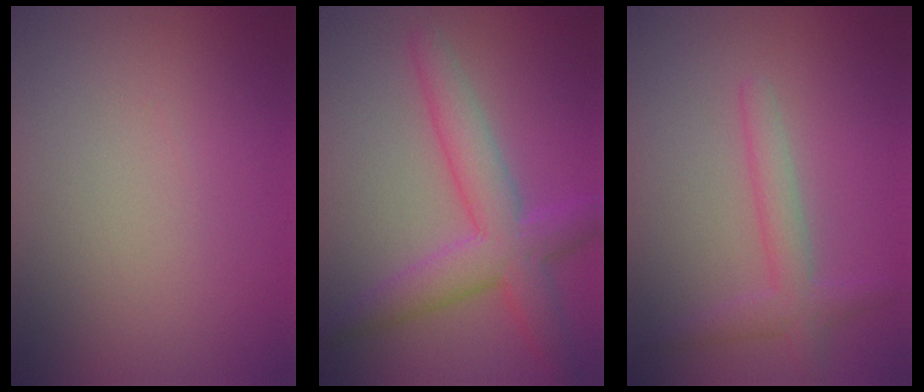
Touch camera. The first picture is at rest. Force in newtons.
{"total": 5.8, "press": 5.8, "slide": 0.1}
{"total": 2.8, "press": 2.7, "slide": 0.2}